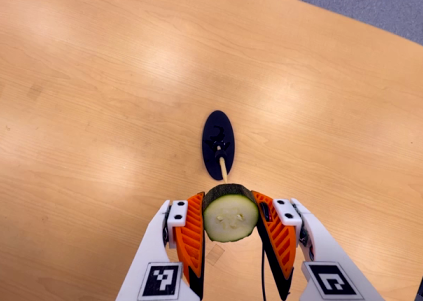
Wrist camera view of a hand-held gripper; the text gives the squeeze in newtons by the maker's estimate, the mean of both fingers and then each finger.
{"total": 11.4, "left": 11.0, "right": 11.8}